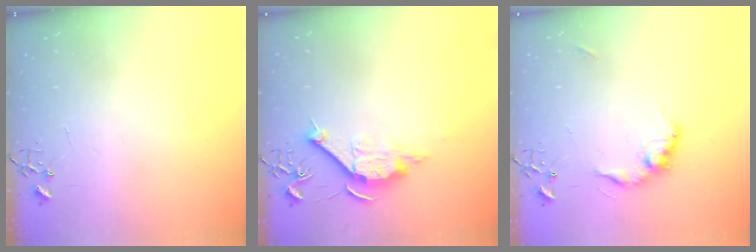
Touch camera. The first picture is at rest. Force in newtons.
{"total": 10.7, "press": 10.7, "slide": 1.1}
{"total": 12.6, "press": 12.6, "slide": 0.7}